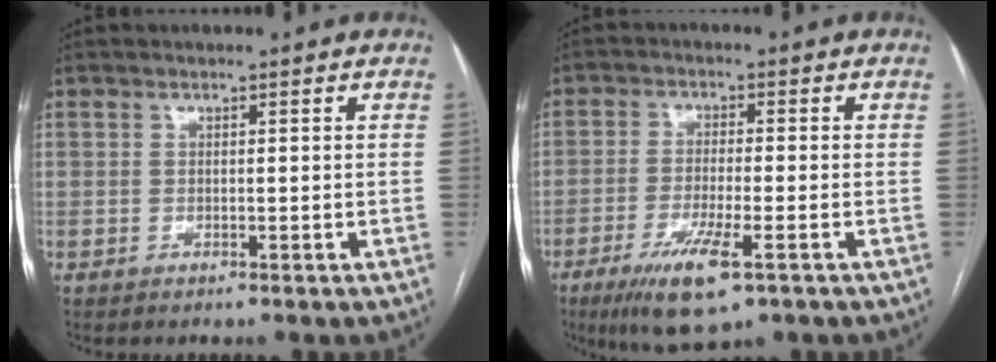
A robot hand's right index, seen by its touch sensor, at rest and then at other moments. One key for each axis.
{"total": 9.3, "fx": -4.9, "fy": 1.5, "fz": 7.7, "tx": -0.146, "ty": -0.024, "tz": -0.081}